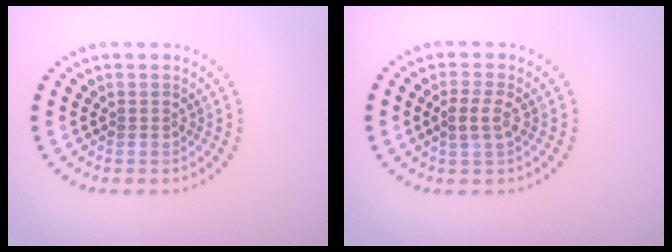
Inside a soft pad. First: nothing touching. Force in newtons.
{"total": 2.2, "press": 2.1, "slide": 0.8}